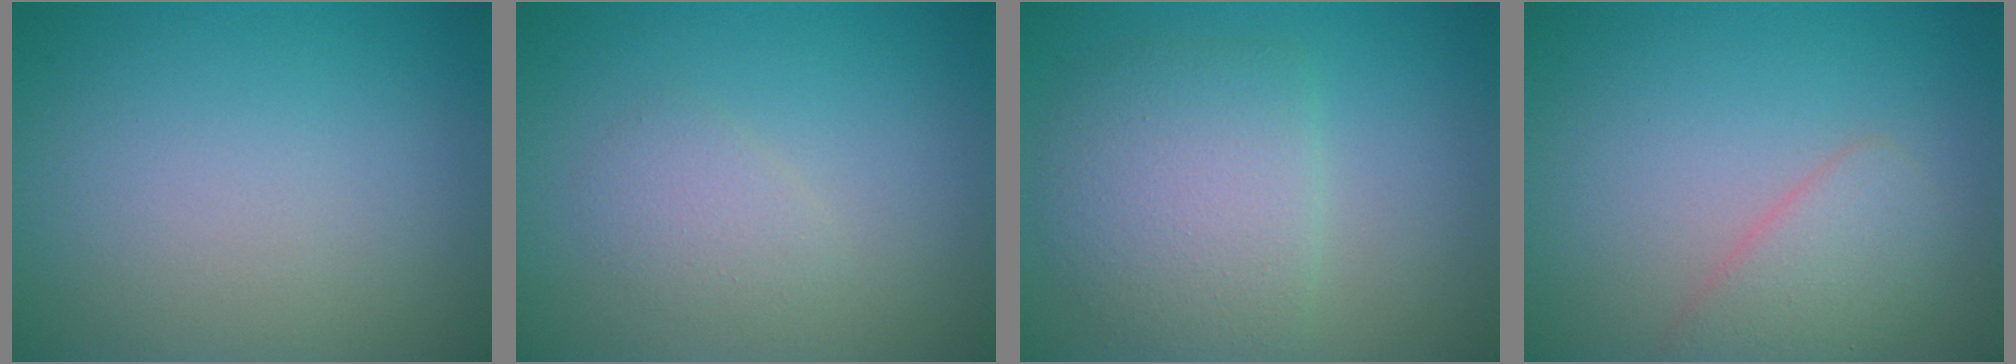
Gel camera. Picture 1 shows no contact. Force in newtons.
{"total": 1.6, "press": 1.6, "slide": 0.1}
{"total": 5.0, "press": 5.0, "slide": 0.3}
{"total": 2.6, "press": 2.6, "slide": 0.1}